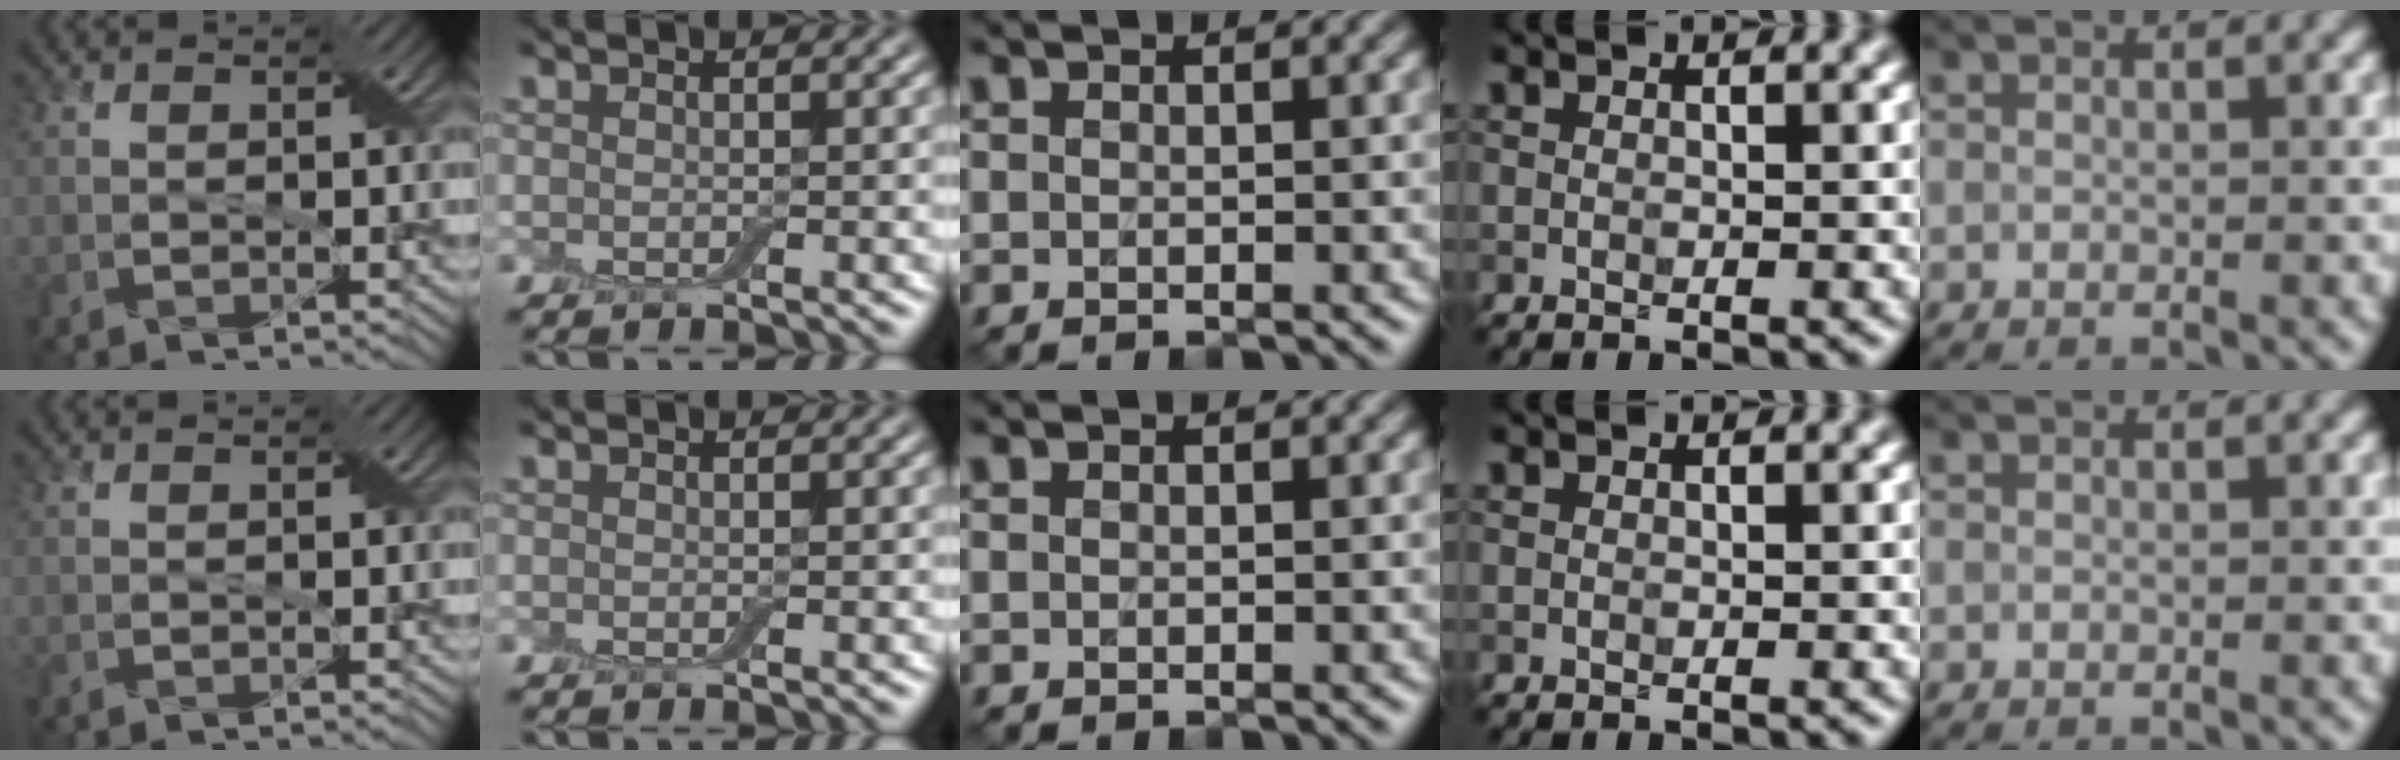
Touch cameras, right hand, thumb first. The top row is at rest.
{}